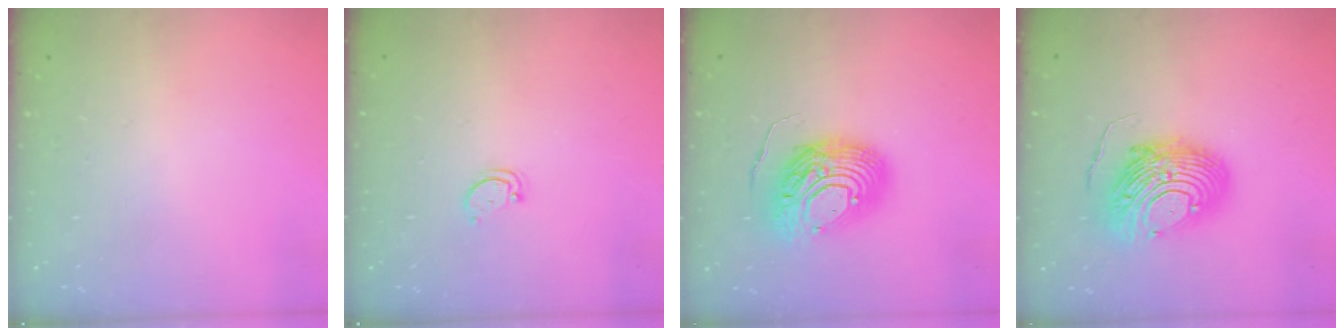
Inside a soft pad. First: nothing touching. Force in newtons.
{"total": 2.6, "press": 2.5, "slide": 0.4}
{"total": 13.5, "press": 13.4, "slide": 1.7}
{"total": 15.1, "press": 15.1, "slide": 1.6}